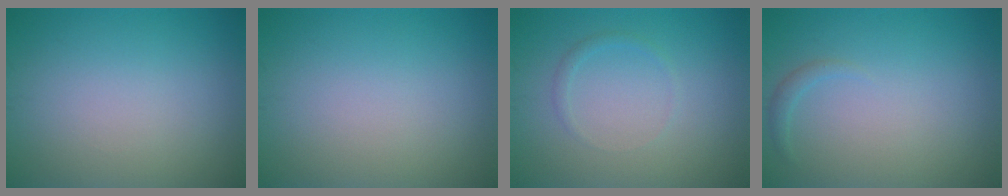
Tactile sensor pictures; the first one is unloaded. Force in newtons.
{"total": 0.0}
{"total": 0.8, "press": 0.8, "slide": 0.1}
{"total": 0.8, "press": 0.8, "slide": 0.1}